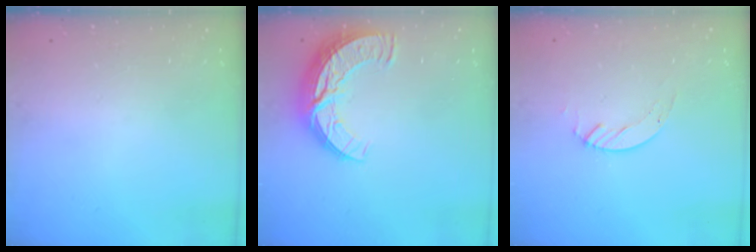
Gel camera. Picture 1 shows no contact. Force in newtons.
{"total": 11.6, "press": 11.5, "slide": 1.0}
{"total": 2.7, "press": 2.7, "slide": 0.2}